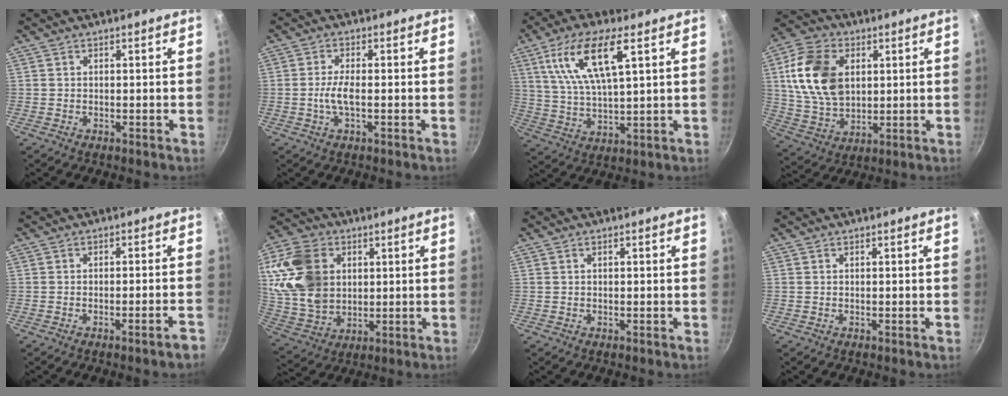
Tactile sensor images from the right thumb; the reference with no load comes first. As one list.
[{"total": 3.8, "force": [-0.7, 1.0, 3.6], "torque": [-0.078, 0.007, -0.018]}, {"total": 14.1, "force": [5.8, 4.3, 12.1], "torque": [-0.233, -0.011, 0.115]}, {"total": 16.6, "force": [3.6, 11.5, 11.4], "torque": [-0.197, -0.007, 0.073]}, {"total": 3.5, "force": [-2.4, 0.2, 2.6], "torque": [-0.029, 0.024, -0.026]}, {"total": 18.2, "force": [4.1, 13.5, 11.4], "torque": [-0.199, -0.010, 0.088]}, {"total": 0.5, "force": [0.1, 0.2, 0.5], "torque": [-0.007, 0.004, 0.003]}, {"total": 0.0}]